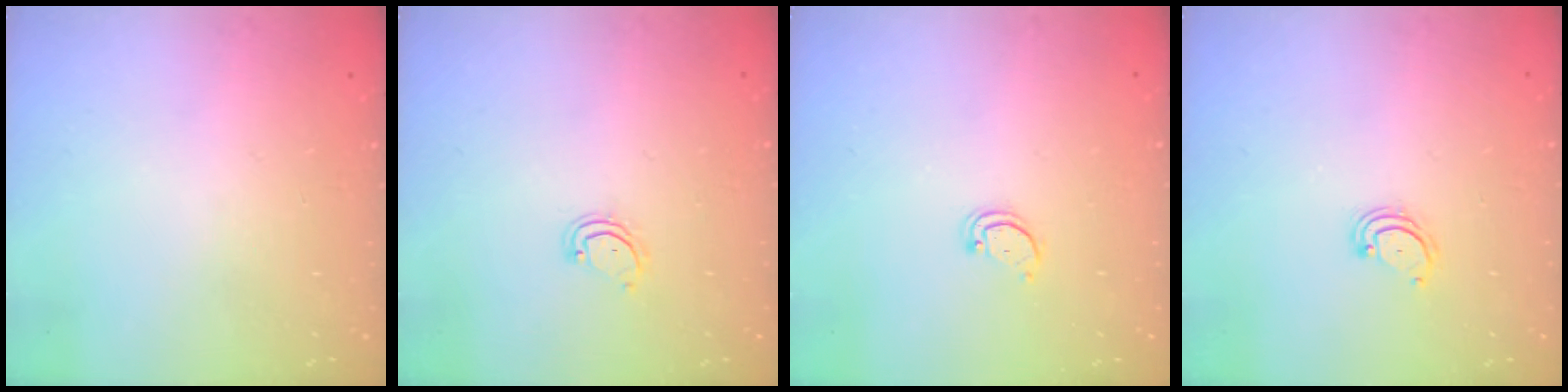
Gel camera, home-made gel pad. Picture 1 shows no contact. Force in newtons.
{"total": 2.9, "press": 2.9, "slide": 0.3}
{"total": 1.9, "press": 1.9, "slide": 0.2}
{"total": 2.8, "press": 2.8, "slide": 0.3}